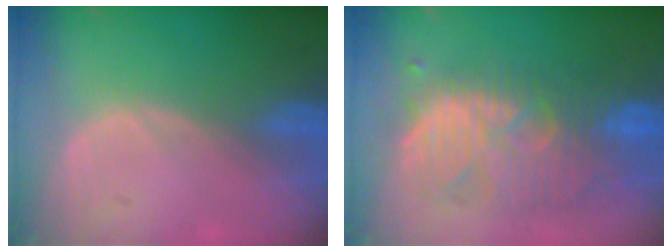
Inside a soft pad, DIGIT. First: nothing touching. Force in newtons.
{"total": 10.5, "press": 10.2, "slide": 2.6}